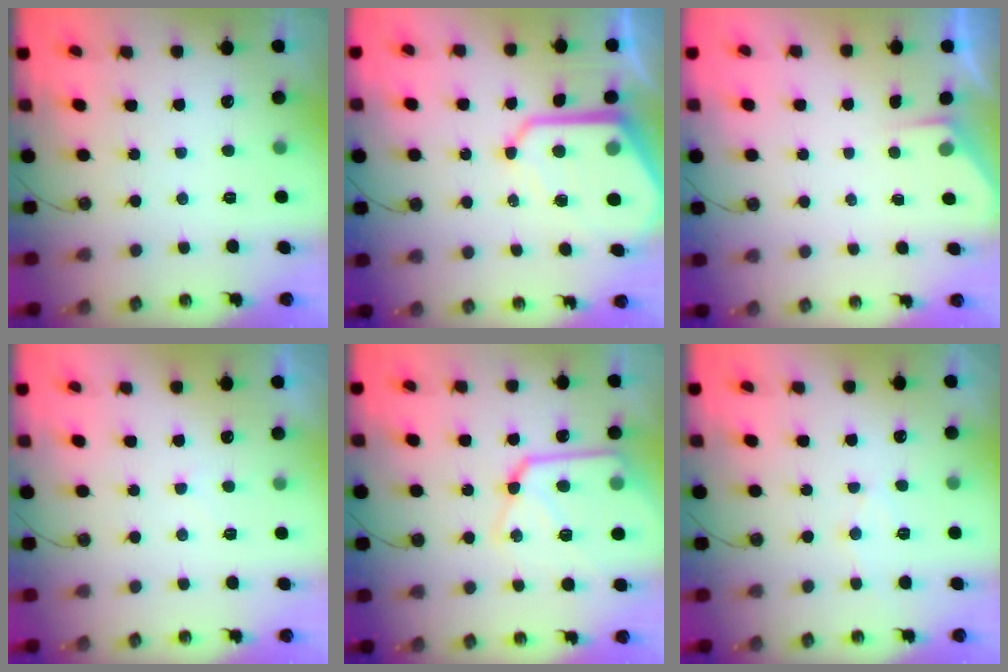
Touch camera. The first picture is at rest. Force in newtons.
{"total": 15.0, "press": 14.9, "slide": 1.3}
{"total": 2.4, "press": 2.3, "slide": 0.4}
{"total": 4.1, "press": 4.0, "slide": 0.6}
{"total": 16.4, "press": 16.4, "slide": 1.5}
{"total": 6.0, "press": 6.0, "slide": 0.3}